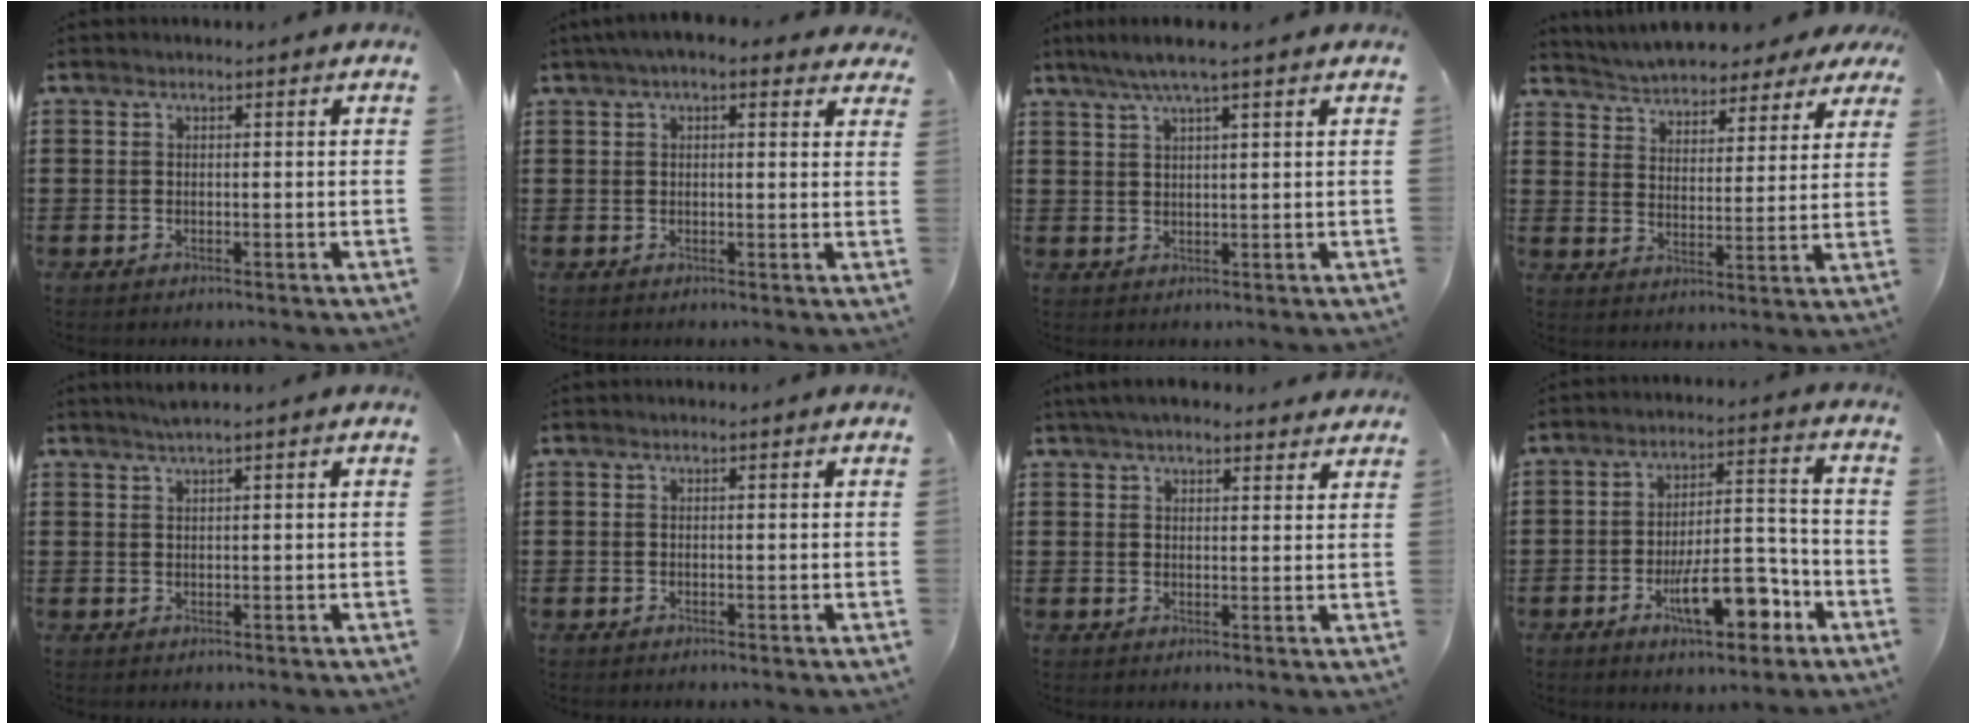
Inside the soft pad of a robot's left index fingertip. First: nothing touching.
{"total": 3.2, "force": [2.1, 1.2, 2.2], "torque": [-0.048, 0.006, 0.037]}
{"total": 4.3, "force": [3.0, 0.0, 3.1], "torque": [-0.066, 0.000, 0.053]}
{"total": 4.6, "force": [4.6, 0.5, 0.4], "torque": [-0.035, -0.029, 0.077]}
{"total": 1.5, "force": [1.0, -0.3, 1.1], "torque": [-0.021, -0.001, 0.019]}
{"total": 0.0}
{"total": 4.1, "force": [3.7, 1.0, 1.5], "torque": [-0.039, -0.003, 0.070]}
{"total": 11.7, "force": [-5.2, 4.5, 9.5], "torque": [-0.155, 0.011, -0.086]}